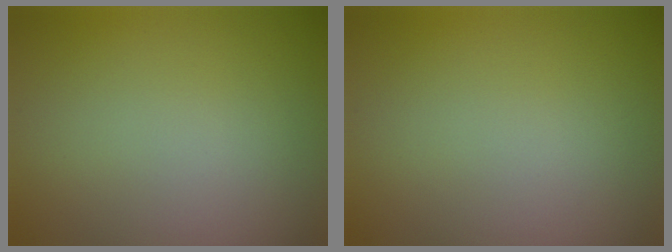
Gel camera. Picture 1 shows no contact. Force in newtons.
{"total": 0.0}